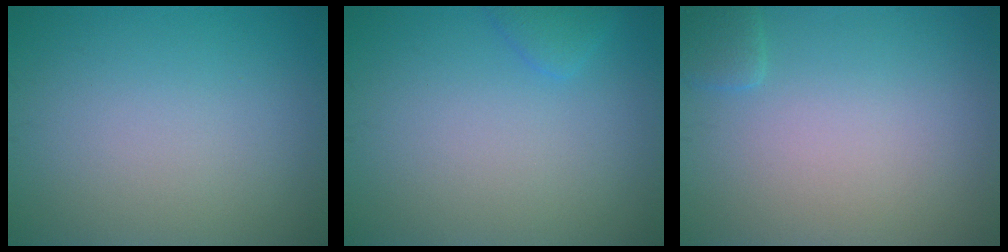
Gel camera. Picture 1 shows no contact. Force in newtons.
{"total": 1.3, "press": 1.3, "slide": 0.1}
{"total": 1.1, "press": 1.1, "slide": 0.2}